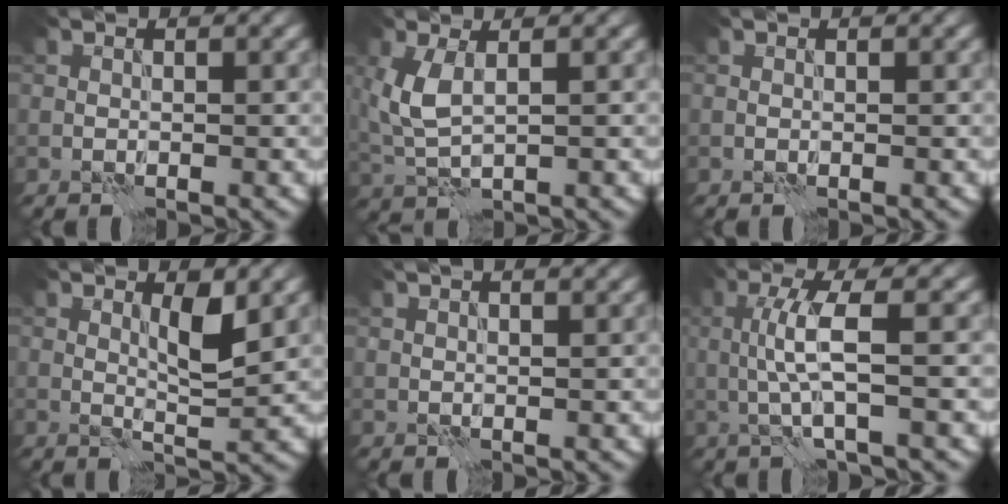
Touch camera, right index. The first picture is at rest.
{"total": 4.4, "force": [0.9, 2.1, 3.8], "torque": [-0.099, 0.001, 0.019]}
{"total": 0.0}
{"total": 2.8, "force": [1.3, 0.4, 2.4], "torque": [-0.041, -0.004, 0.021]}
{"total": 4.8, "force": [3.4, 1.9, 2.9], "torque": [-0.029, 0.032, 0.028]}
{"total": 4.0, "force": [0.0, 0.5, 4.0], "torque": [-0.086, -0.001, 0.003]}